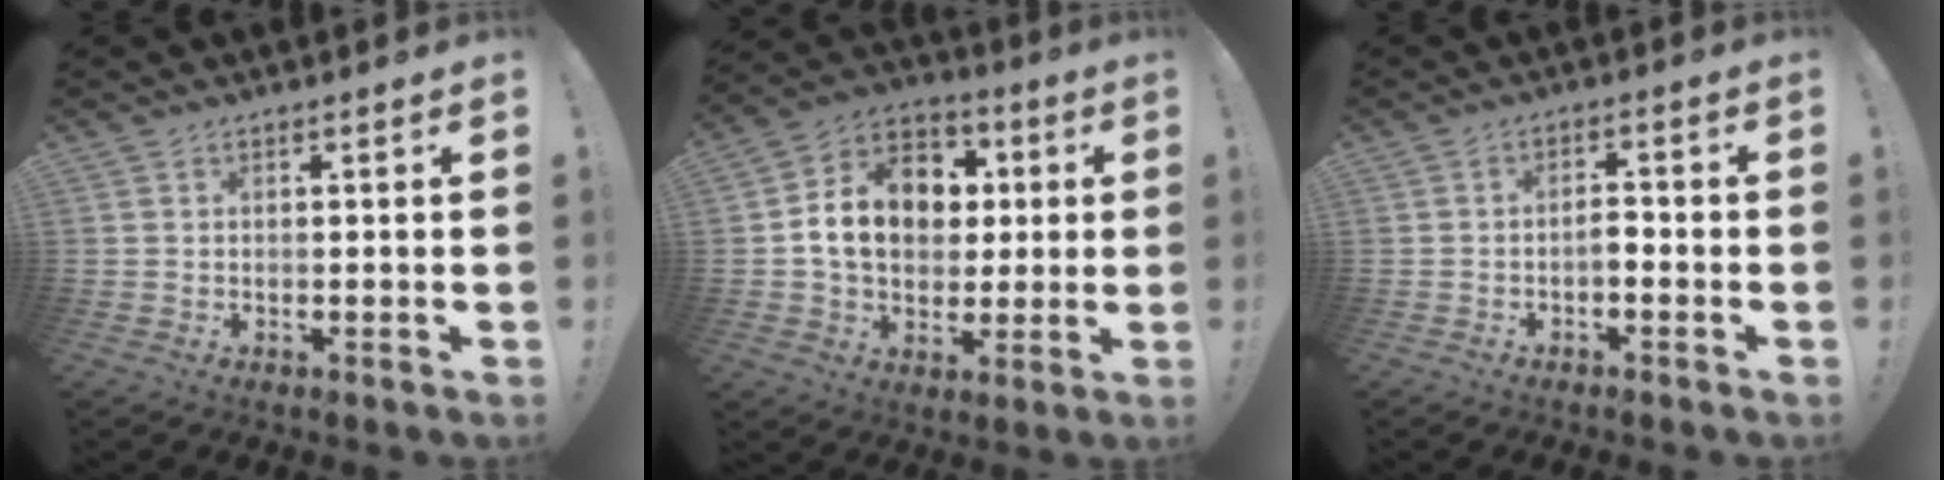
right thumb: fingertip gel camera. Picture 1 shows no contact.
{"total": 15.9, "force": [1.9, 12.7, 9.5], "torque": [-0.135, 0.011, 0.045]}
{"total": 3.2, "force": [-1.8, 1.3, 2.3], "torque": [-0.043, 0.009, -0.031]}